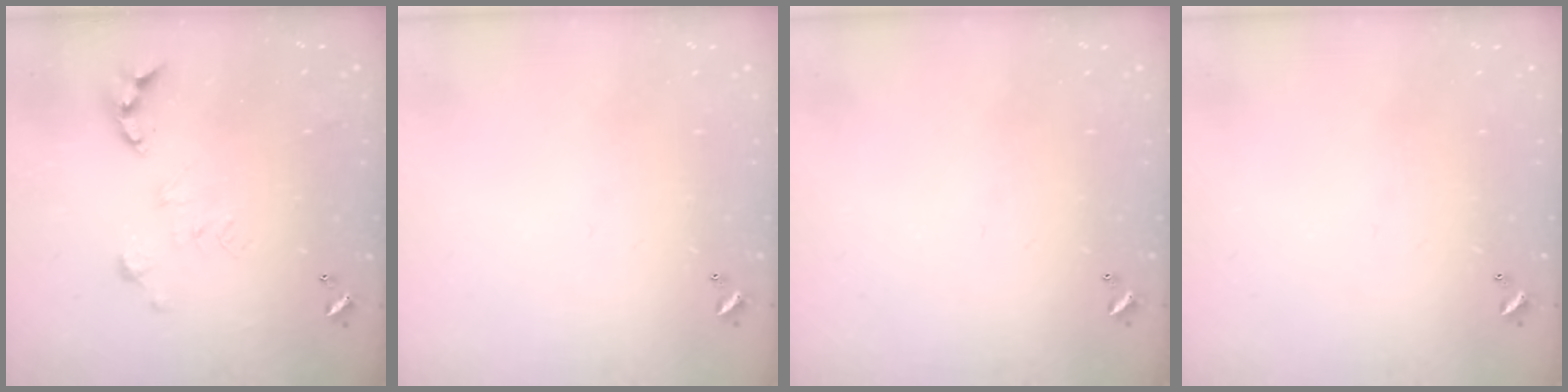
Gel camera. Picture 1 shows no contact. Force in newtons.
{"total": 0.0}
{"total": 0.0}
{"total": 0.0}